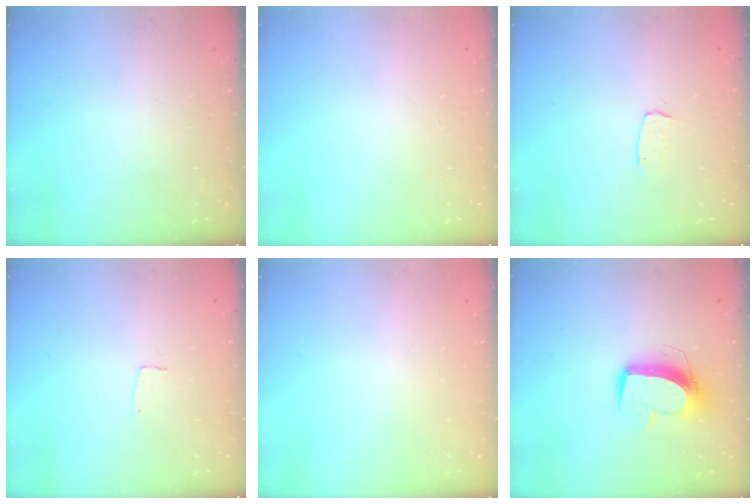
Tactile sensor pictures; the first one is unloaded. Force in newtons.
{"total": 0.0}
{"total": 4.0, "press": 3.9, "slide": 0.2}
{"total": 3.0, "press": 3.0, "slide": 0.2}
{"total": 0.0}
{"total": 10.4, "press": 10.3, "slide": 1.0}